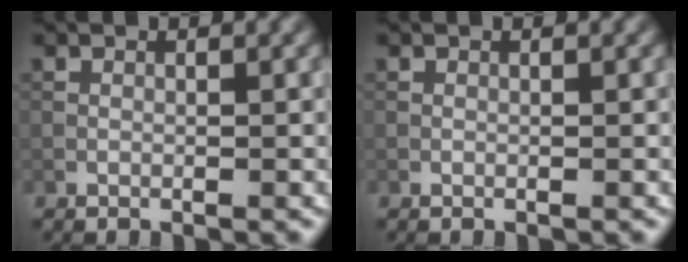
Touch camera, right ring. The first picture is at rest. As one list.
[{"total": 0.0}]